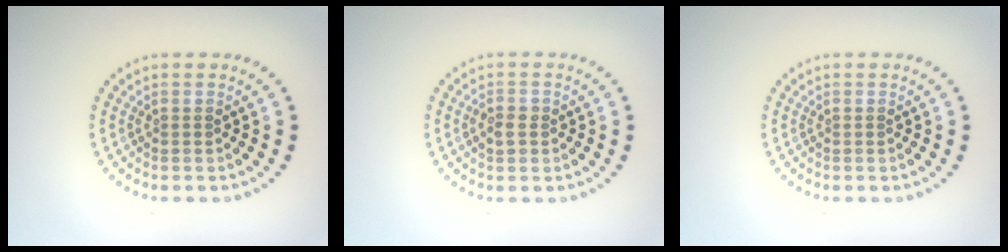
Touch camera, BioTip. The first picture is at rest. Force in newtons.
{"total": 1.6, "press": 1.6, "slide": 0.3}
{"total": 0.0}